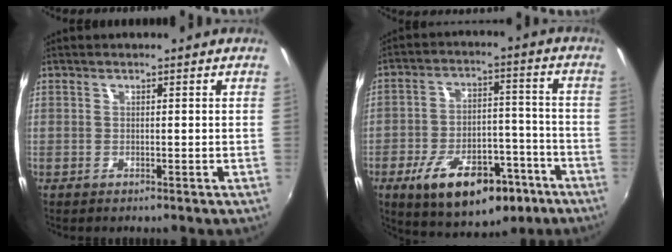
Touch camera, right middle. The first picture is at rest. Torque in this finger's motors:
{"motor_torque": [1.32, -0.82, 0.32, 0.18]}